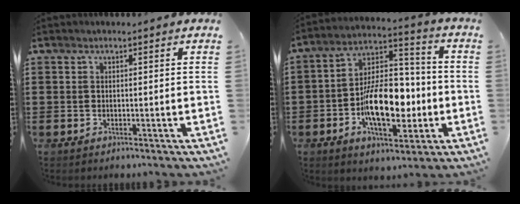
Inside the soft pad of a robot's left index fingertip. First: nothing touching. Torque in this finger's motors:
{"motor_torque": [1.22, 0.30, 0.58, 0.21]}